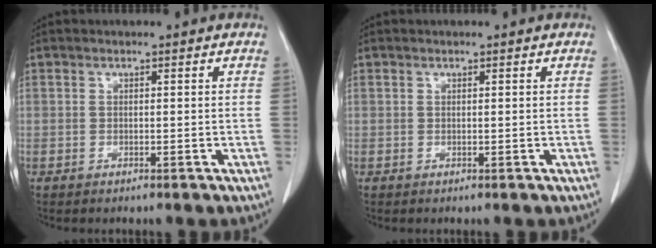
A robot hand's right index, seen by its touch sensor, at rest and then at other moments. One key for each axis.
{"total": 0.0}